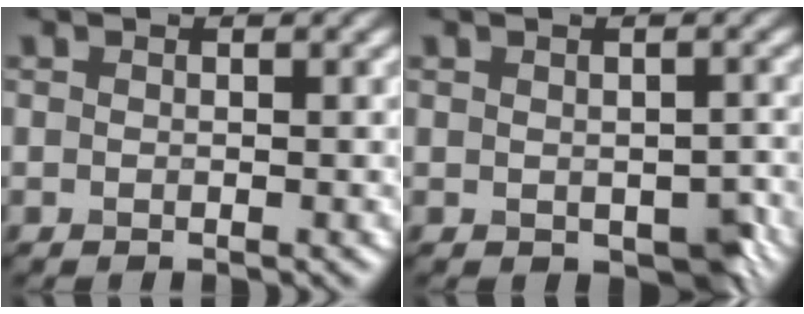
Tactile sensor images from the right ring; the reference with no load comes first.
{"total": 2.9, "force": [-0.8, 1.7, 2.2], "torque": [-0.032, -0.012, -0.002]}